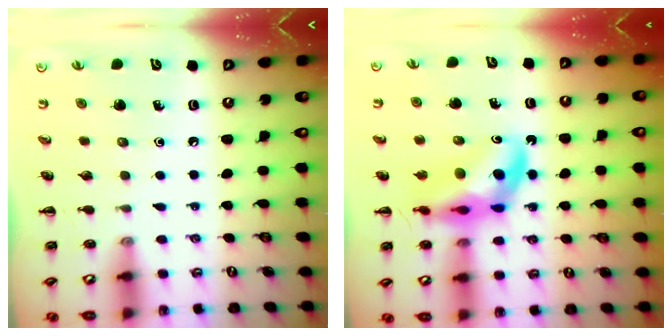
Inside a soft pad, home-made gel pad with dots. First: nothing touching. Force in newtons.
{"total": 12.6, "press": 12.2, "slide": 3.2}